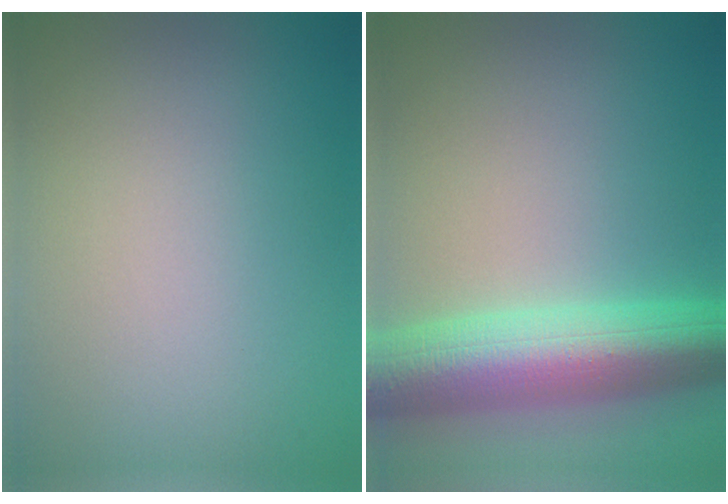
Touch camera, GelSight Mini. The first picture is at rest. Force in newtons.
{"total": 9.9, "press": 9.9, "slide": 0.2}